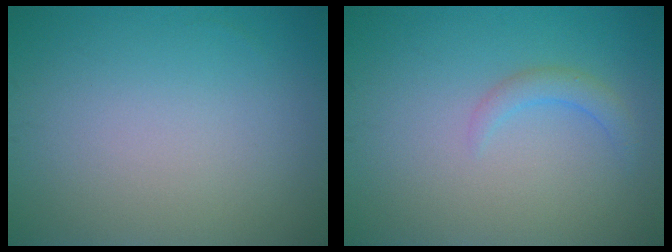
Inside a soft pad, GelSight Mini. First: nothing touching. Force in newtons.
{"total": 1.6, "press": 1.6, "slide": 0.2}